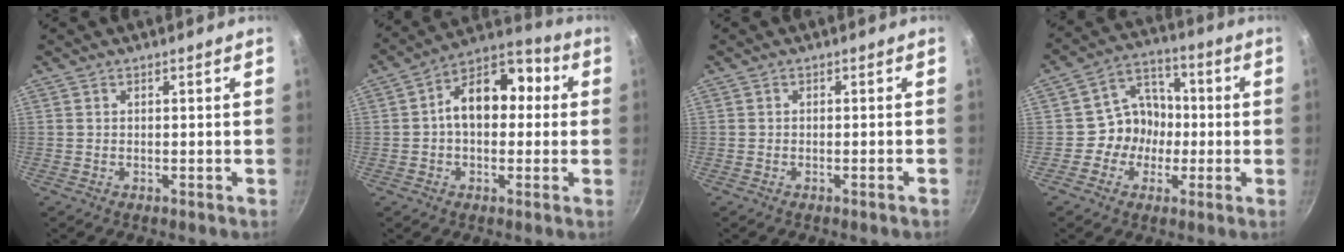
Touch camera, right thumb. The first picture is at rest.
{"total": 13.9, "force": [1.2, 9.5, 10.1], "torque": [-0.104, 0.042, 0.000]}
{"total": 0.8, "force": [-0.5, -0.1, 0.5], "torque": [-0.015, 0.010, -0.007]}
{"total": 9.3, "force": [-1.1, 8.4, 3.9], "torque": [-0.013, 0.026, -0.034]}